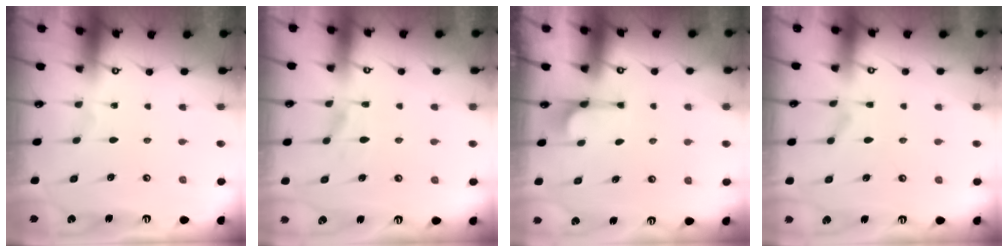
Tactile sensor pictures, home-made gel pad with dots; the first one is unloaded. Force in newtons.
{"total": 1.2, "press": 0.0, "slide": 1.2}
{"total": 2.9, "press": 2.7, "slide": 1.1}
{"total": 3.8, "press": 3.7, "slide": 1.2}